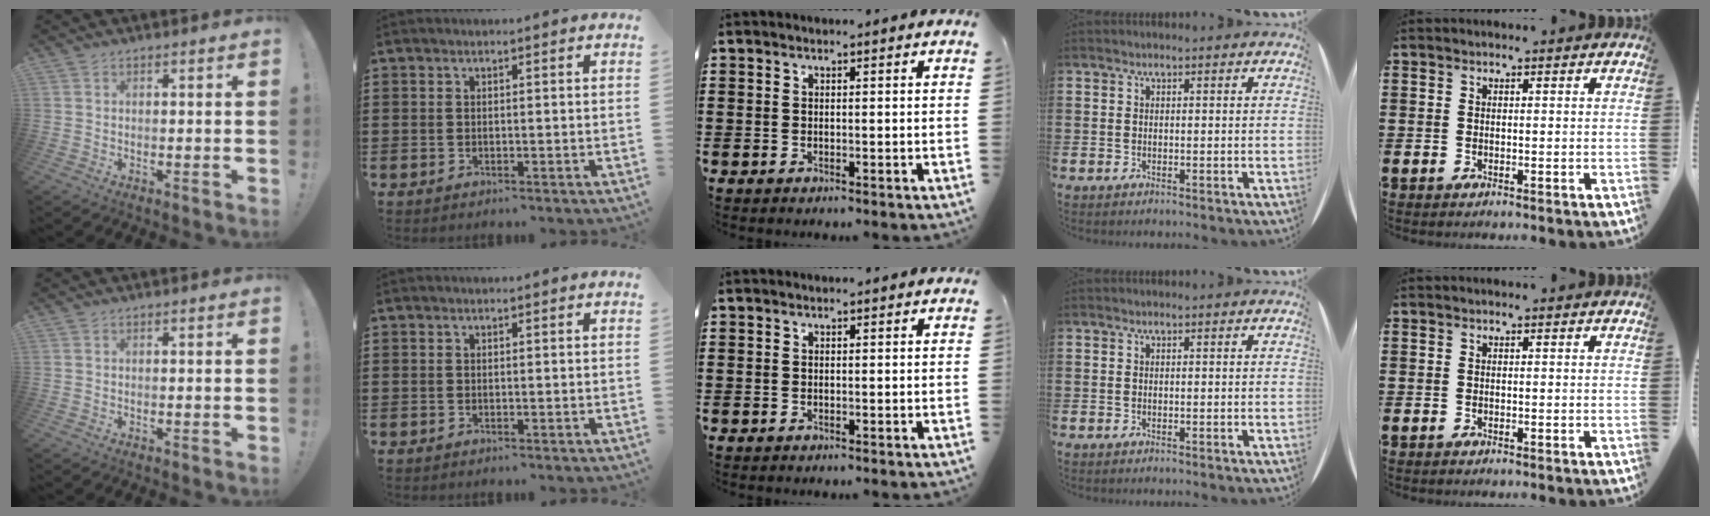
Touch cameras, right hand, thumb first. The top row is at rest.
{}